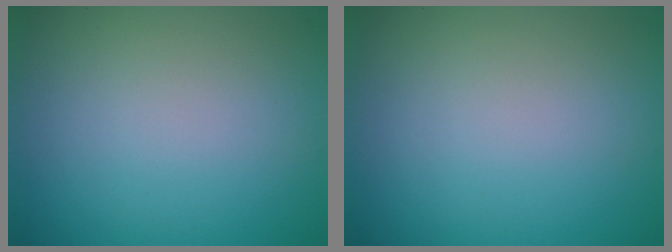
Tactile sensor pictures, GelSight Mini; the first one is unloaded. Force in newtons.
{"total": 0.0}